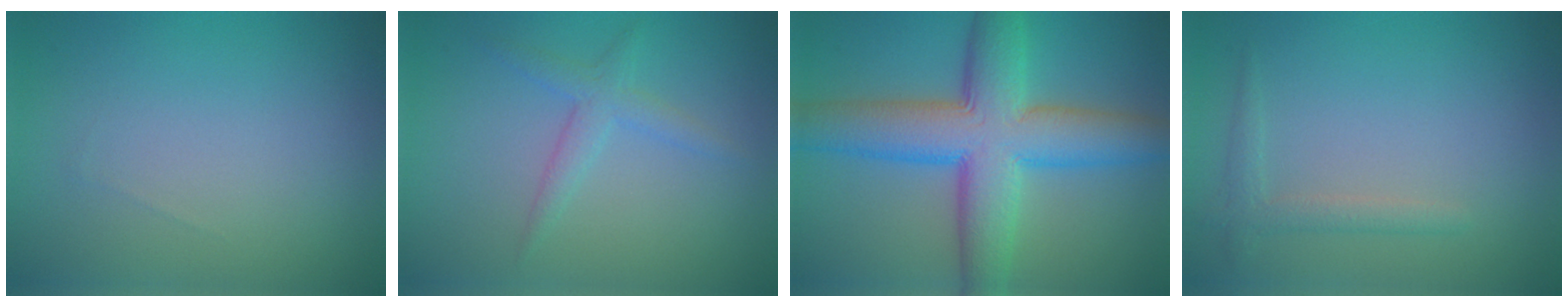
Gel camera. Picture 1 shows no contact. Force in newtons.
{"total": 1.3, "press": 1.3, "slide": 0.1}
{"total": 10.2, "press": 10.2, "slide": 0.3}
{"total": 1.7, "press": 1.6, "slide": 0.1}